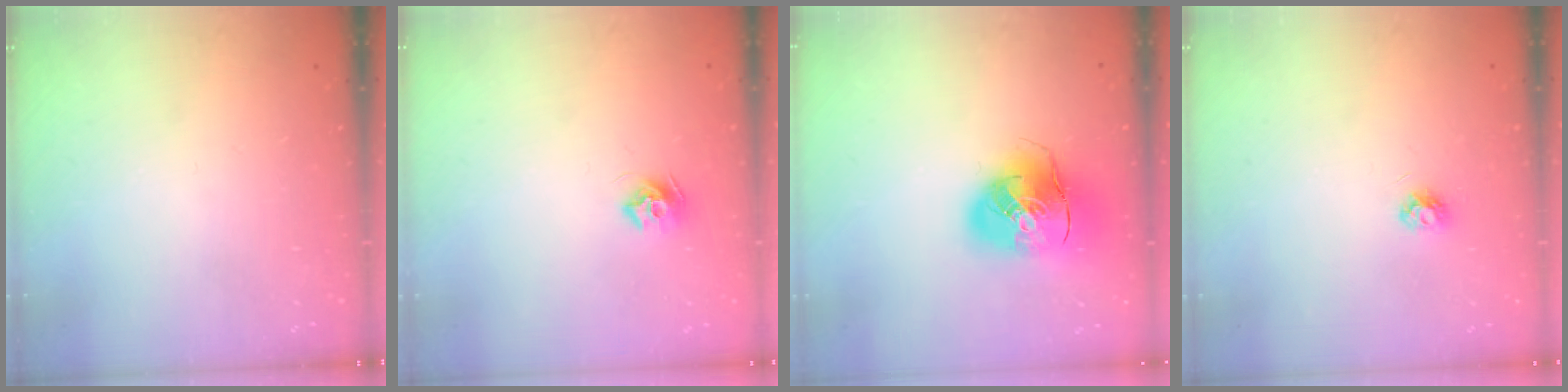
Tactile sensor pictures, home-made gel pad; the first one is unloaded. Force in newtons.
{"total": 7.6, "press": 7.6, "slide": 0.2}
{"total": 14.1, "press": 13.9, "slide": 2.5}
{"total": 3.8, "press": 3.8, "slide": 0.5}